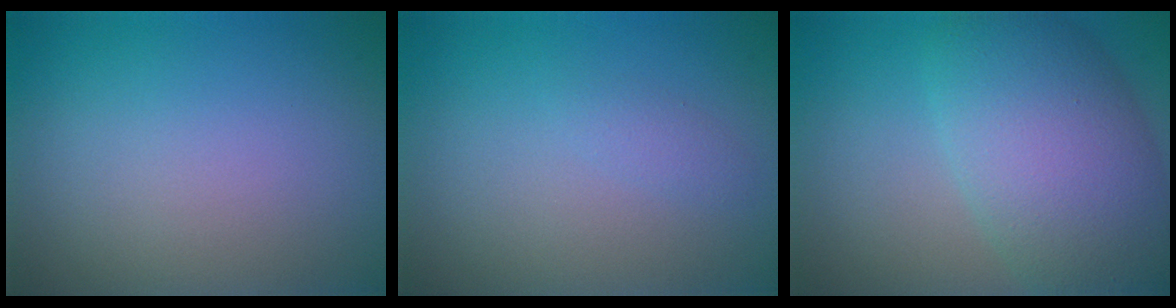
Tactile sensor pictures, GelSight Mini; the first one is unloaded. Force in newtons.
{"total": 0.8, "press": 0.8, "slide": 0.0}
{"total": 9.0, "press": 9.0, "slide": 0.5}